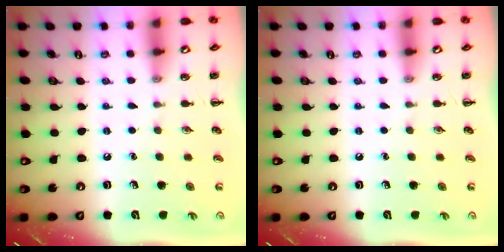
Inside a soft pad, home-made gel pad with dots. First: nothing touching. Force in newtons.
{"total": 0.0}